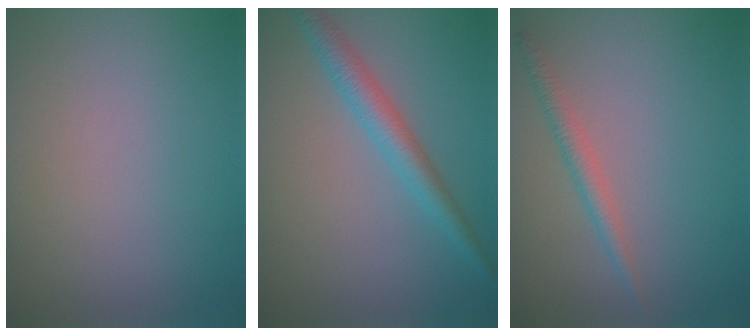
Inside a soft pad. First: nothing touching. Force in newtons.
{"total": 3.2, "press": 3.2, "slide": 0.1}
{"total": 1.8, "press": 1.8, "slide": 0.1}